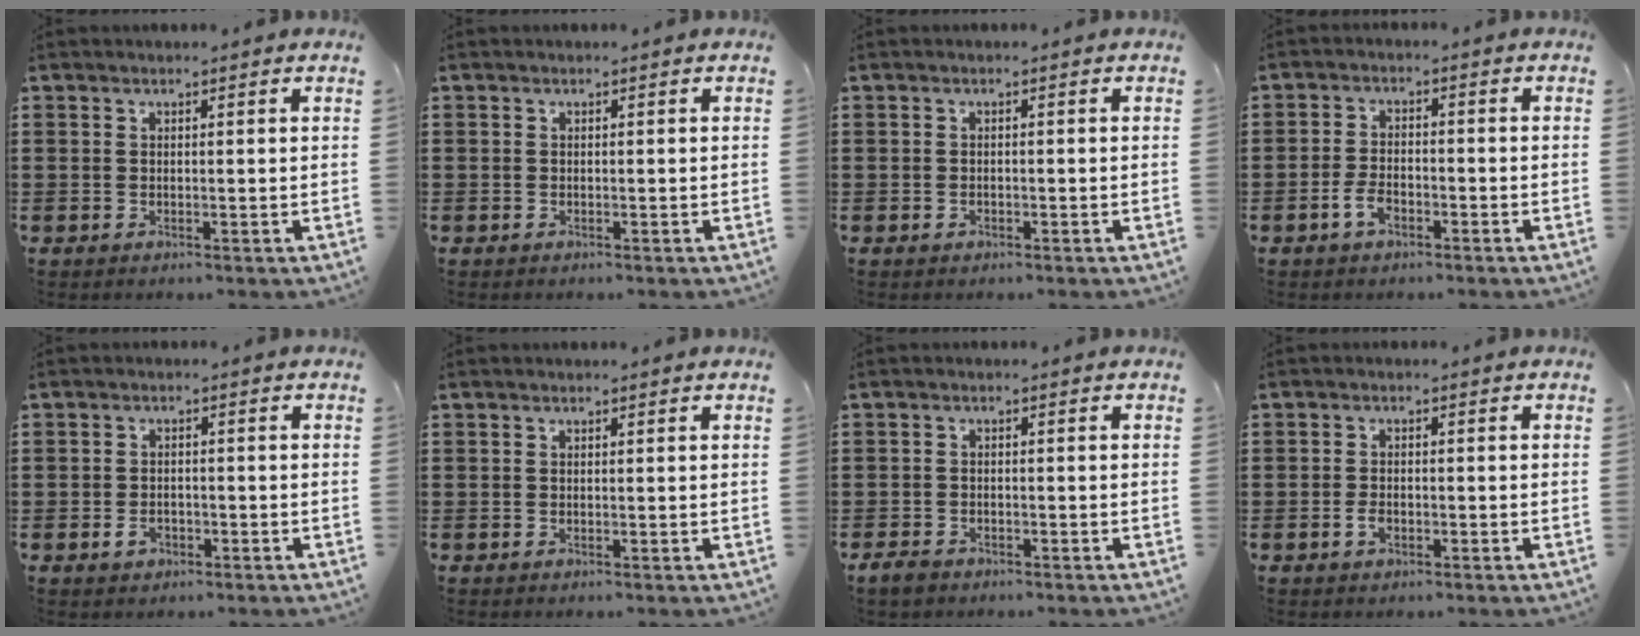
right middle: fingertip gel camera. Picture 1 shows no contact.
{"total": 0.6, "force": [-0.3, 0.5, 0.0], "torque": [0.001, 0.006, -0.009]}
{"total": 0.5, "force": [-0.3, 0.4, 0.2], "torque": [-0.006, -0.001, -0.006]}
{"total": 3.5, "force": [-1.9, 1.7, 2.4], "torque": [-0.056, -0.004, -0.038]}
{"total": 1.9, "force": [-0.9, 1.3, 1.0], "torque": [-0.022, -0.001, -0.018]}
{"total": 0.0}
{"total": 2.0, "force": [-1.6, 0.9, 0.7], "torque": [-0.025, -0.001, -0.034]}
{"total": 1.9, "force": [-0.9, 1.0, 1.3], "torque": [-0.035, -0.003, -0.018]}